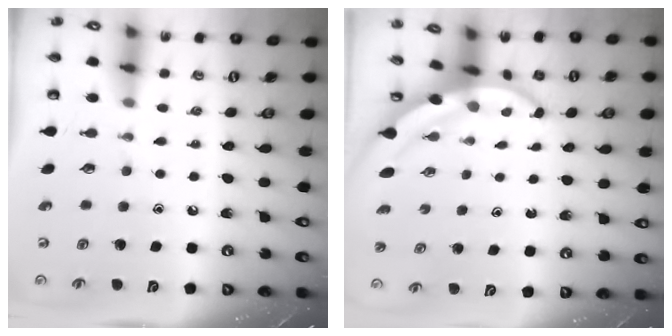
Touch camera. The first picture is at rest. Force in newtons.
{"total": 4.4, "press": 4.4, "slide": 0.4}